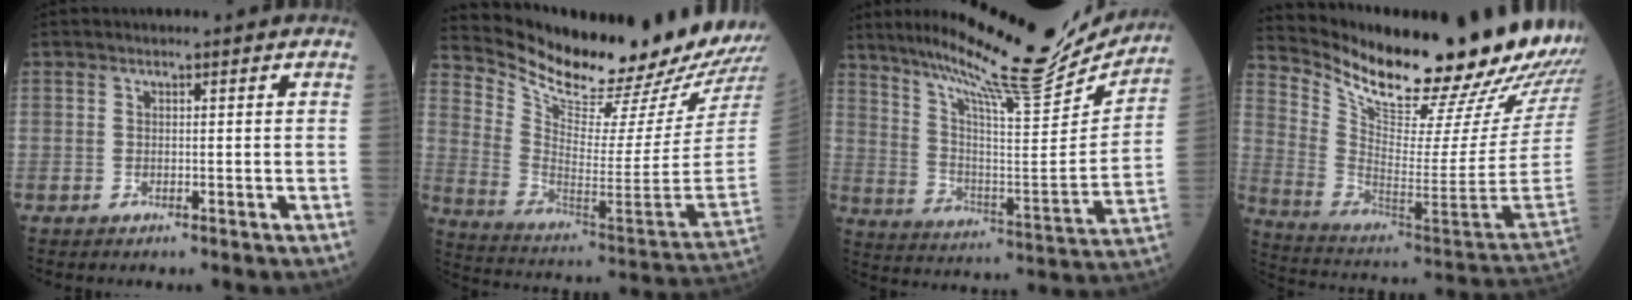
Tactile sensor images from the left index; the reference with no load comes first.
{"total": 25.1, "force": [22.8, -0.1, 10.6], "torque": [-0.189, -0.116, 0.336]}
{"total": 23.7, "force": [20.5, 2.2, 11.6], "torque": [-0.197, -0.041, 0.299]}
{"total": 30.4, "force": [25.7, 3.1, 16.1], "torque": [-0.278, -0.105, 0.364]}